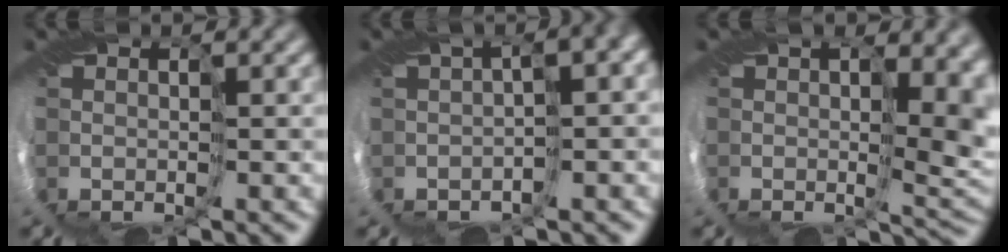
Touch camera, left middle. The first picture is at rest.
{"total": 10.6, "force": [-1.2, 4.9, 9.3], "torque": [-0.112, 0.028, -0.005]}
{"total": 10.1, "force": [2.6, 5.5, 8.1], "torque": [-0.108, 0.005, 0.069]}